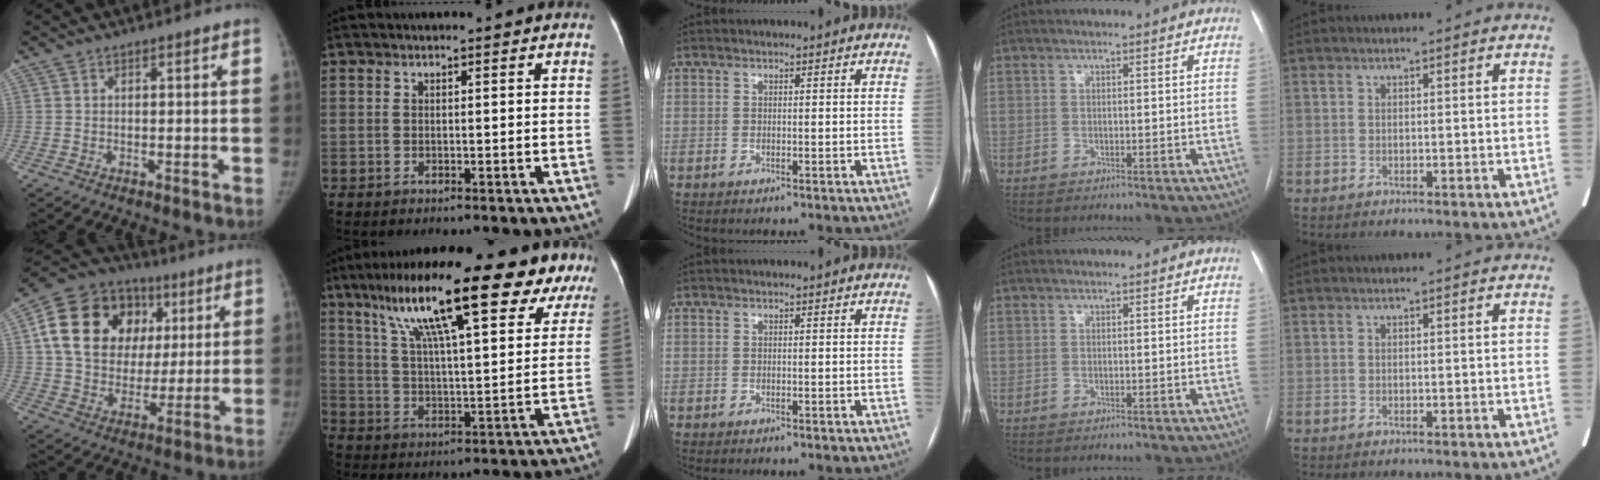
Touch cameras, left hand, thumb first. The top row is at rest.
{"thumb": {"total": 22.7, "force": [6.2, 17.5, 13.0], "torque": [-0.201, 0.025, 0.108]}, "index": {"total": 25.0, "force": [16.5, 4.7, 18.2], "torque": [-0.298, 0.051, 0.246]}}